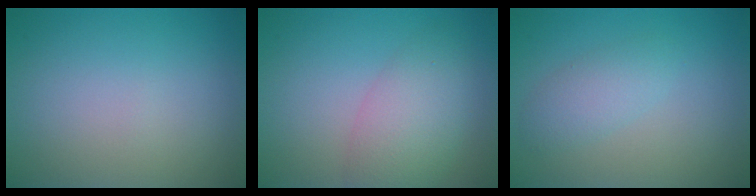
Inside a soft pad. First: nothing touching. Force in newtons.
{"total": 4.6, "press": 4.6, "slide": 0.1}
{"total": 2.2, "press": 2.2, "slide": 0.1}